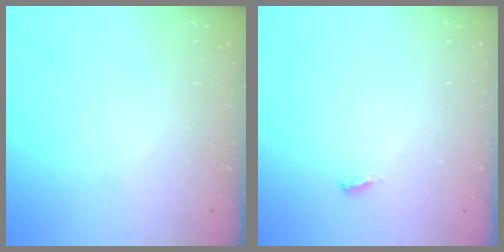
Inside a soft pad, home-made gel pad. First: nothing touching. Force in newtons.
{"total": 2.6, "press": 2.4, "slide": 1.0}